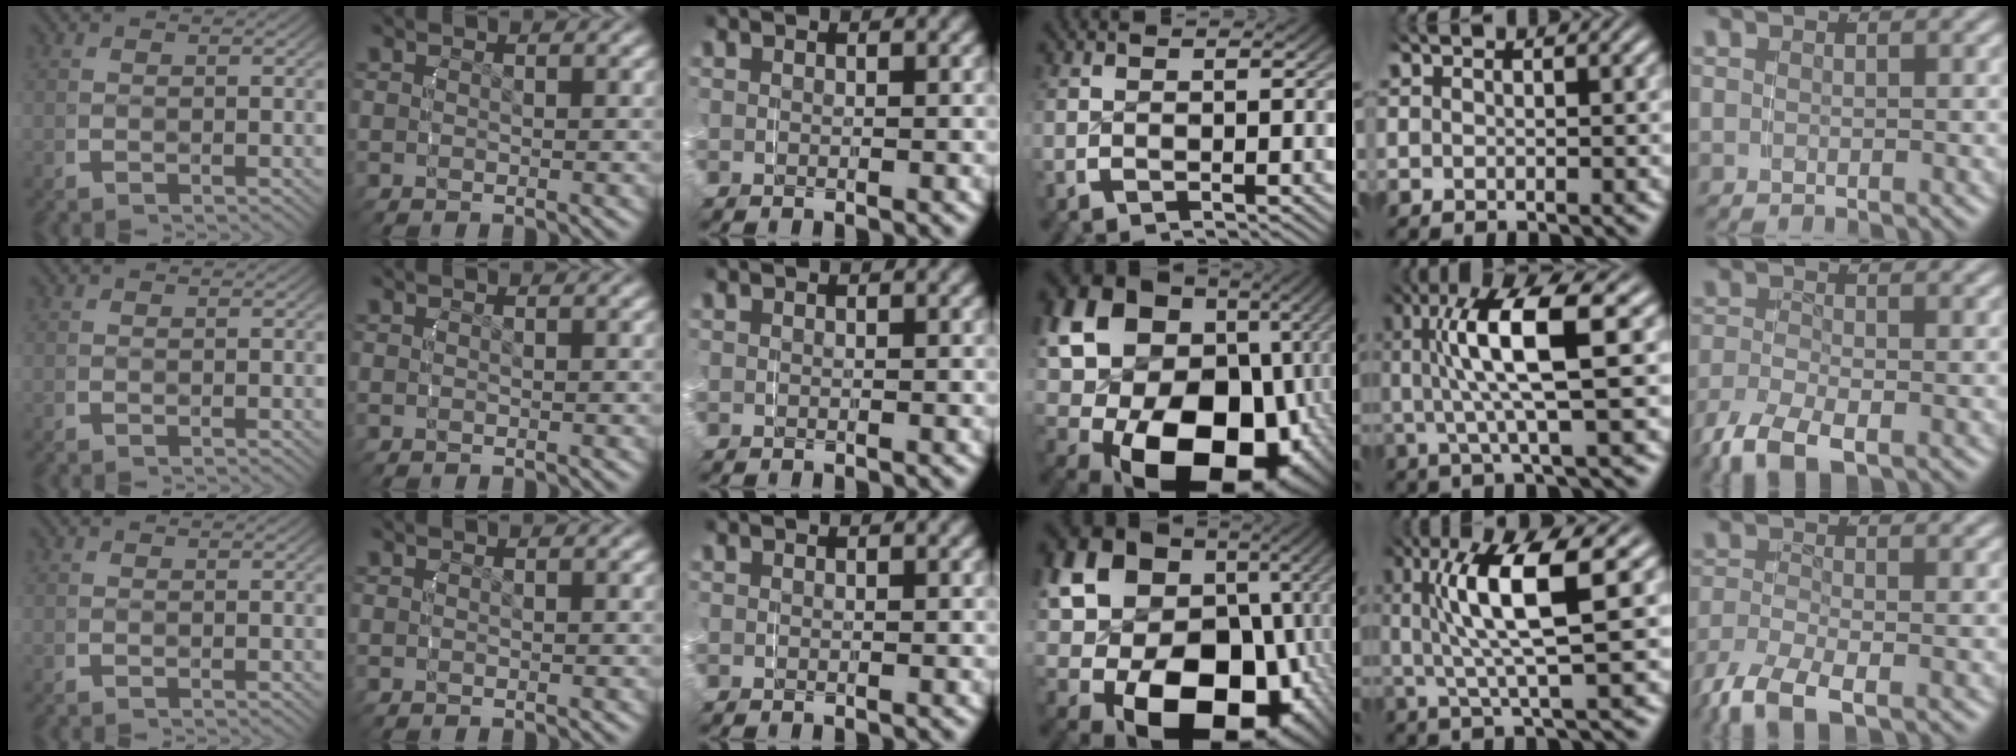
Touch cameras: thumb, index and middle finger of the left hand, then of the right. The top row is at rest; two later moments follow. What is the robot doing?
{"motion": "grasp_and_lifting", "object": "towel"}